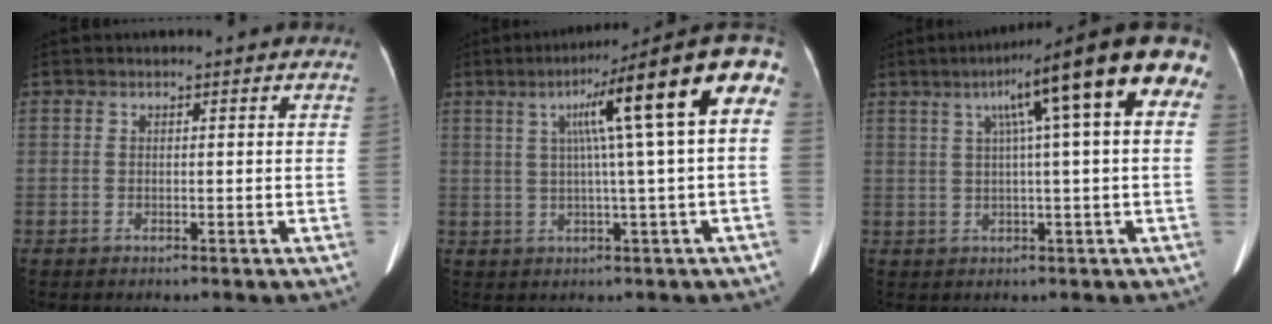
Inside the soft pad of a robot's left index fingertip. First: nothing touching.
{"total": 15.3, "force": [4.2, -0.7, 14.6], "torque": [-0.195, 0.034, 0.048]}
{"total": 14.1, "force": [5.4, 0.4, 13.0], "torque": [-0.176, 0.044, 0.066]}